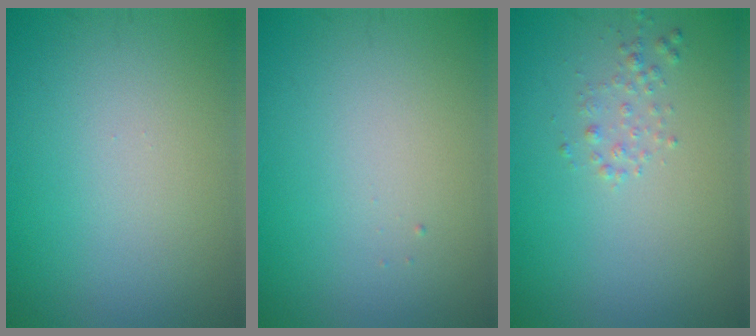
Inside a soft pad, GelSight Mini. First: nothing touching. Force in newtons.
{"total": 0.0}
{"total": 1.0, "press": 1.0, "slide": 0.0}